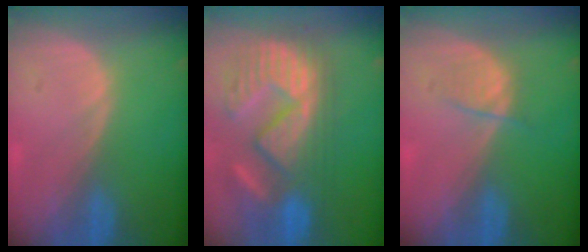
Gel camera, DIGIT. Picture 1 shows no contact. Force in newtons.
{"total": 12.3, "press": 11.6, "slide": 4.0}
{"total": 2.1, "press": 2.1, "slide": 0.3}